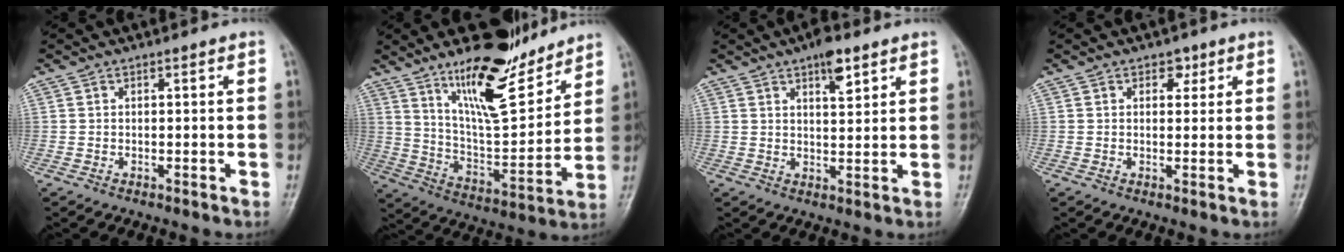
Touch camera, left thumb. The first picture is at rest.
{"total": 17.9, "force": [12.7, 5.5, 11.3], "torque": [-0.146, -0.088, 0.224]}
{"total": 5.6, "force": [3.4, 2.1, 4.0], "torque": [-0.048, -0.015, 0.050]}
{"total": 2.4, "force": [1.3, 1.7, 1.0], "torque": [0.006, -0.004, 0.013]}